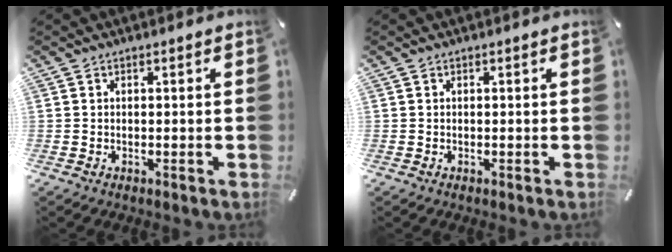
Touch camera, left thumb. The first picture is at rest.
{"total": 0.0}